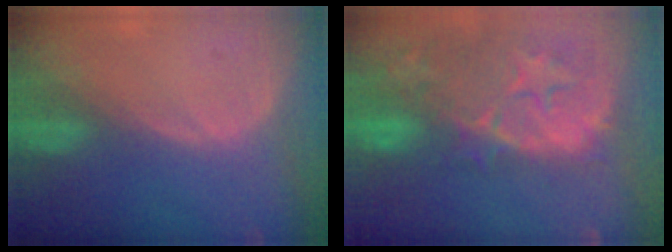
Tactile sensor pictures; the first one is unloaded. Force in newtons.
{"total": 14.3, "press": 11.9, "slide": 8.0}